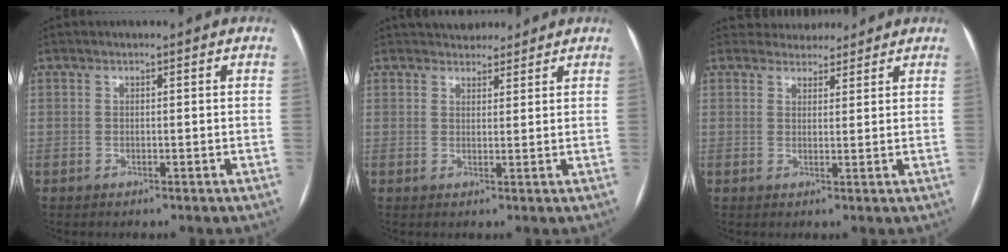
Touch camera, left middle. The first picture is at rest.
{"total": 5.7, "force": [5.1, 2.3, 1.1], "torque": [-0.003, 0.015, 0.071]}
{"total": 4.7, "force": [4.4, 1.8, 0.0], "torque": [0.007, 0.010, 0.058]}